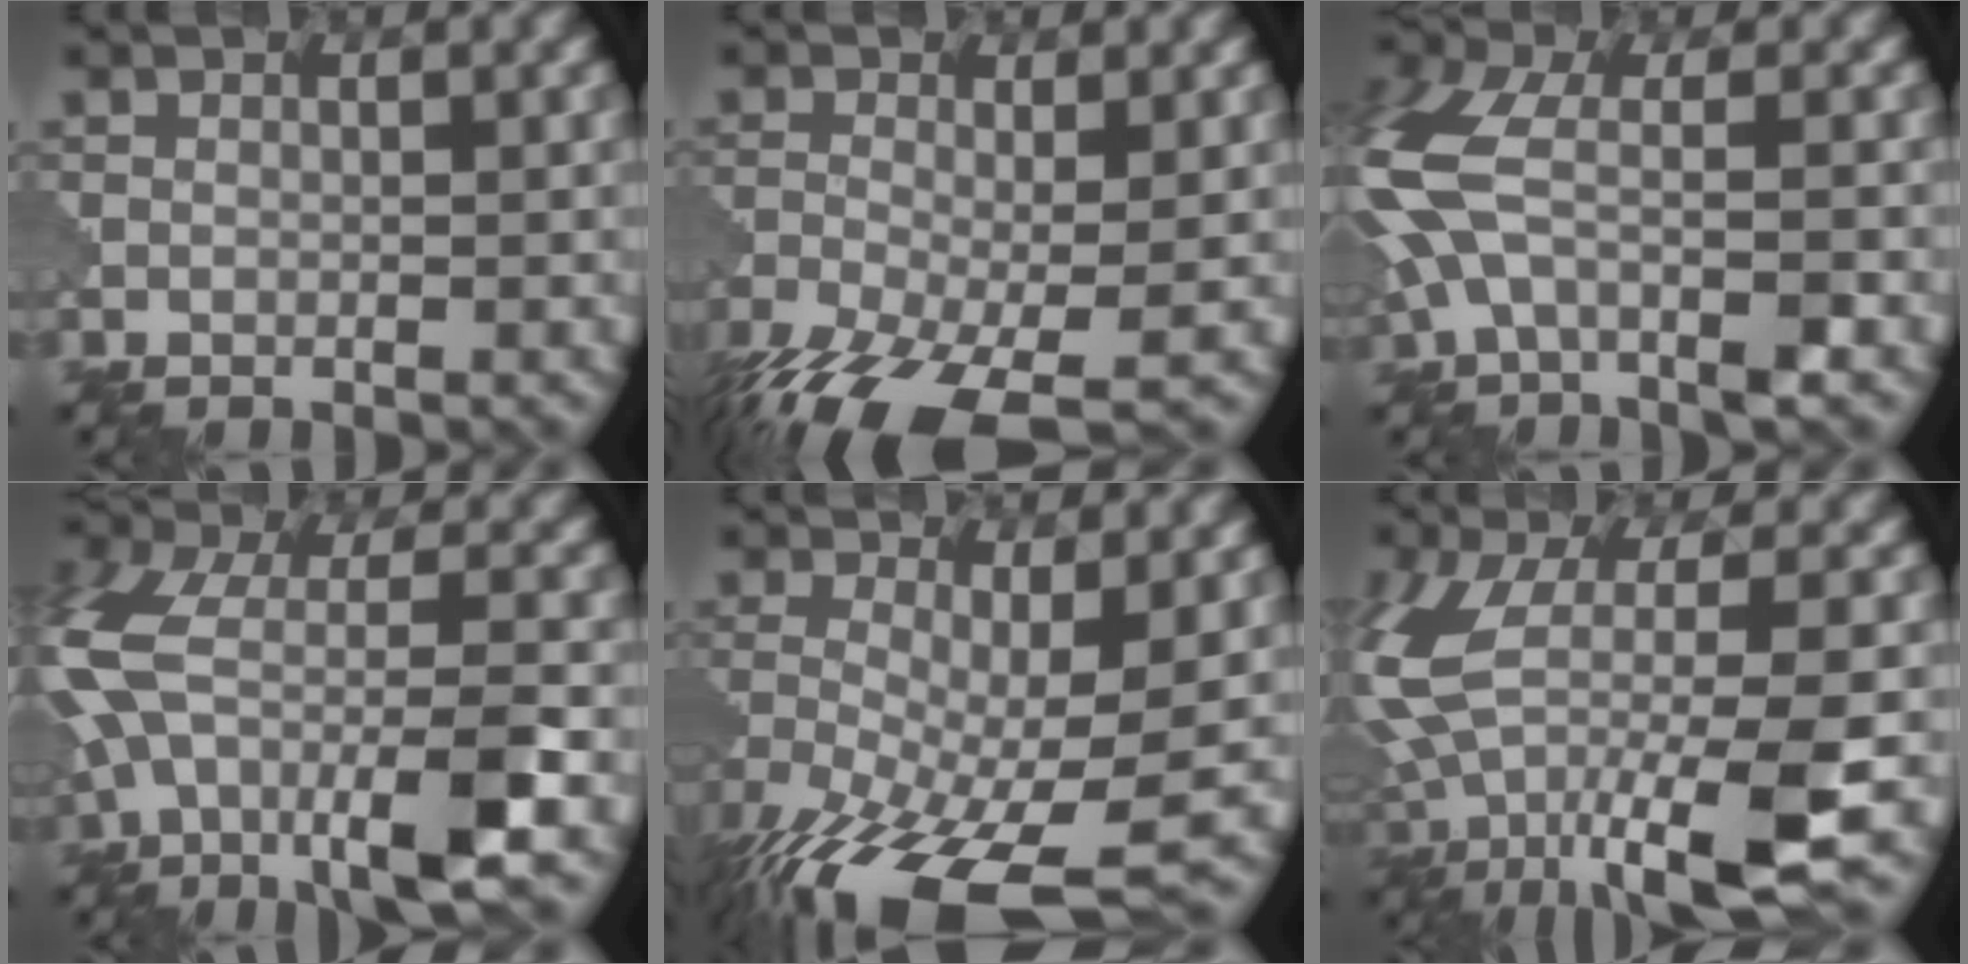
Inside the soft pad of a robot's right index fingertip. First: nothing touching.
{"total": 10.2, "force": [-5.9, 3.8, 7.4], "torque": [-0.158, -0.029, -0.105]}
{"total": 7.3, "force": [-1.1, 3.2, 6.5], "torque": [-0.167, 0.011, -0.036]}
{"total": 10.5, "force": [-3.0, 3.9, 9.3], "torque": [-0.195, 0.002, -0.054]}
{"total": 14.0, "force": [-5.8, 5.4, 11.5], "torque": [-0.235, -0.020, -0.078]}
{"total": 11.2, "force": [-3.0, 3.2, 10.3], "torque": [-0.215, -0.011, -0.049]}